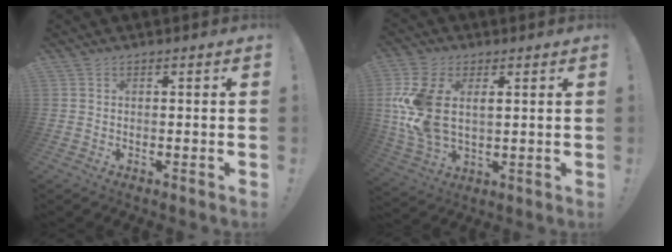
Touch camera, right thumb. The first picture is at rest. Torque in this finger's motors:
{"motor_torque": [2.24, 2.25, 0.79, 0.72, 0.33]}